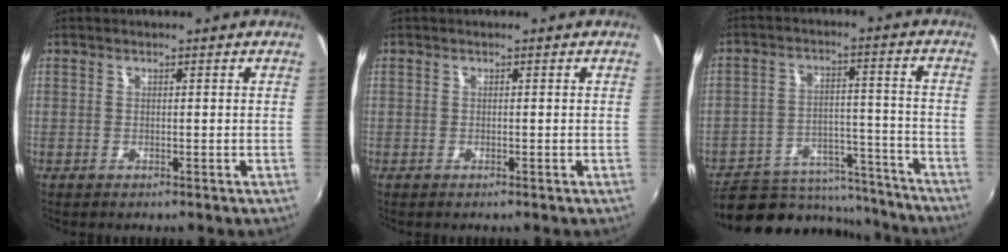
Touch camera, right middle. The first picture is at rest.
{"total": 0.0}
{"total": 17.5, "force": [-14.9, 7.5, 5.4], "torque": [-0.106, 0.029, -0.191]}